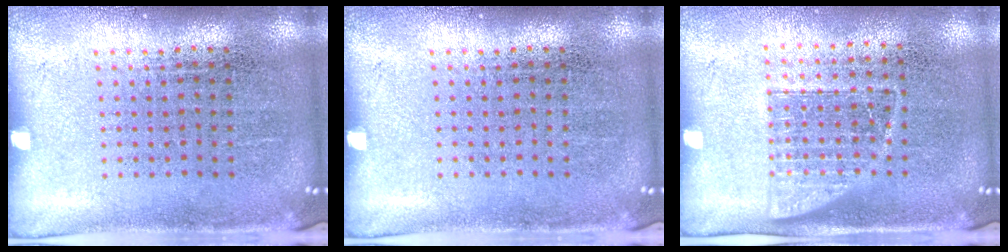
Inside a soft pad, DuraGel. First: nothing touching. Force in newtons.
{"total": 0.0}
{"total": 1.1, "press": 0.9, "slide": 0.6}